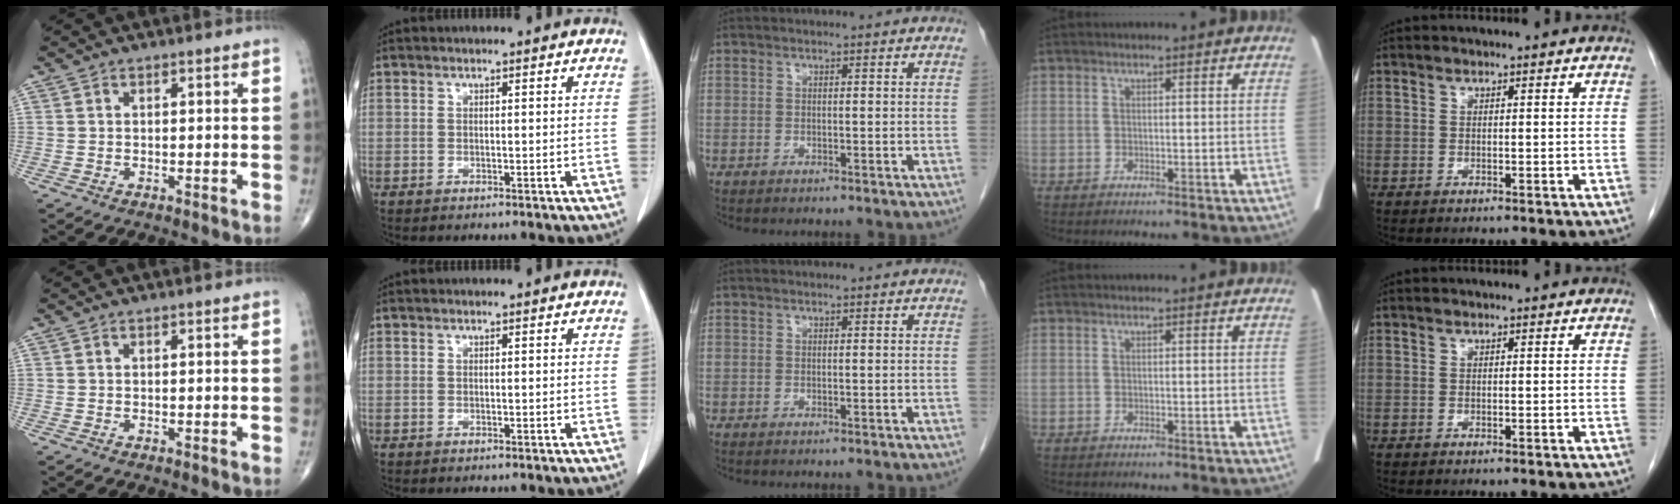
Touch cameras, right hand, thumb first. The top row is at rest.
{}